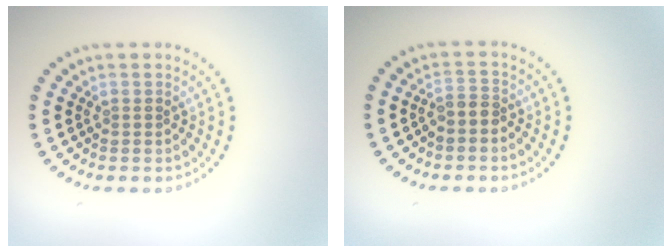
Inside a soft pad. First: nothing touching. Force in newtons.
{"total": 1.8, "press": 1.4, "slide": 1.2}